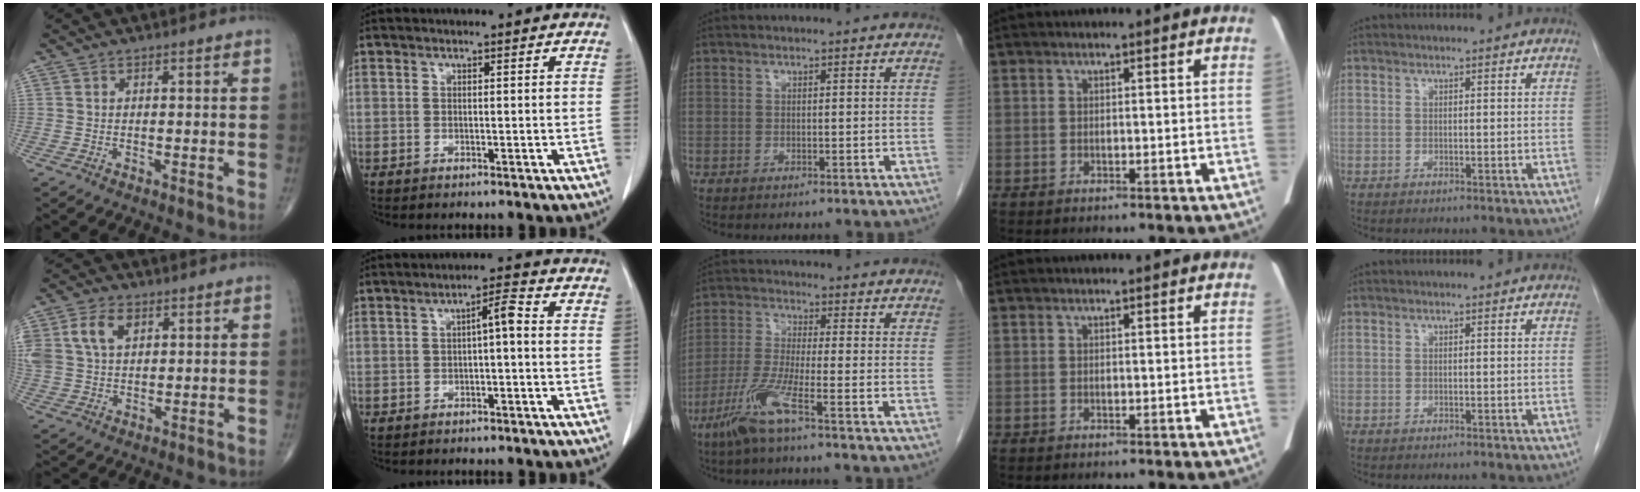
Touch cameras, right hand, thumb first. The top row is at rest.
{"thumb": {"total": 9.6, "force": [3.5, 6.4, 6.2], "torque": [-0.127, 0.002, 0.072]}, "index": {"total": 3.2, "force": [0.0, 0.4, 3.1], "torque": [-0.047, 0.009, -0.002]}, "middle": {"total": 7.1, "force": [-4.1, -0.6, 5.7], "torque": [-0.125, -0.014, -0.090]}}